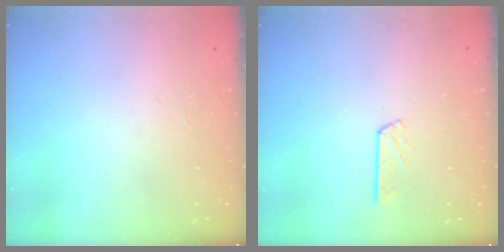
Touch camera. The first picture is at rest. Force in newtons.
{"total": 4.7, "press": 4.7, "slide": 0.5}